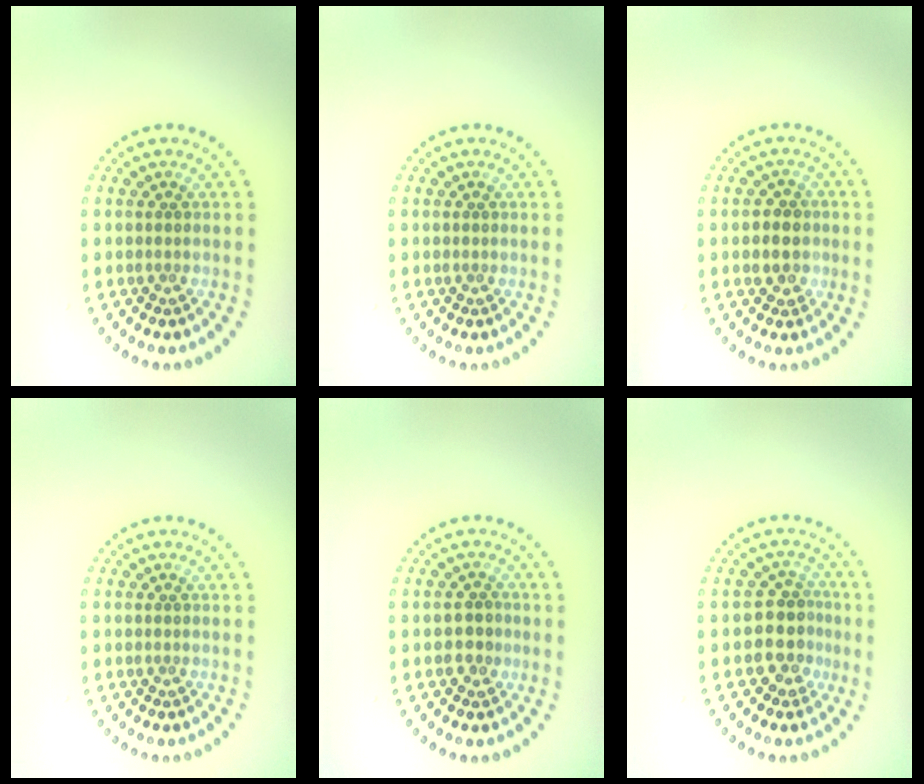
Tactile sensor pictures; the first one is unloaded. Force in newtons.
{"total": 0.0}
{"total": 2.1, "press": 2.0, "slide": 0.7}
{"total": 0.0}
{"total": 1.7, "press": 1.6, "slide": 0.6}
{"total": 3.2, "press": 2.6, "slide": 1.9}